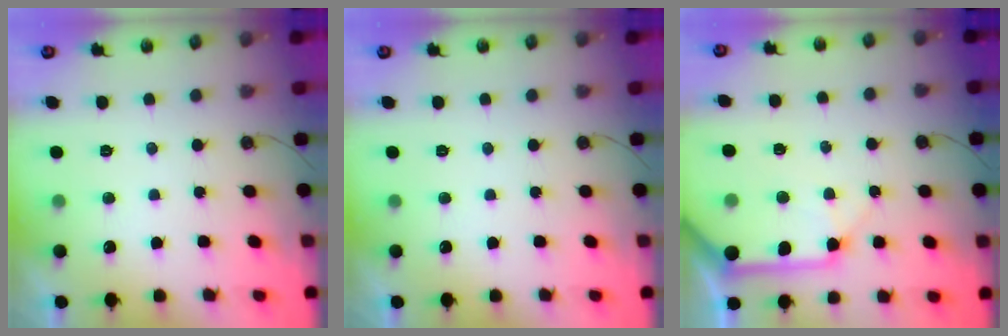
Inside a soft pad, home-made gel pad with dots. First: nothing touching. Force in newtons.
{"total": 0.0}
{"total": 13.3, "press": 13.2, "slide": 1.8}